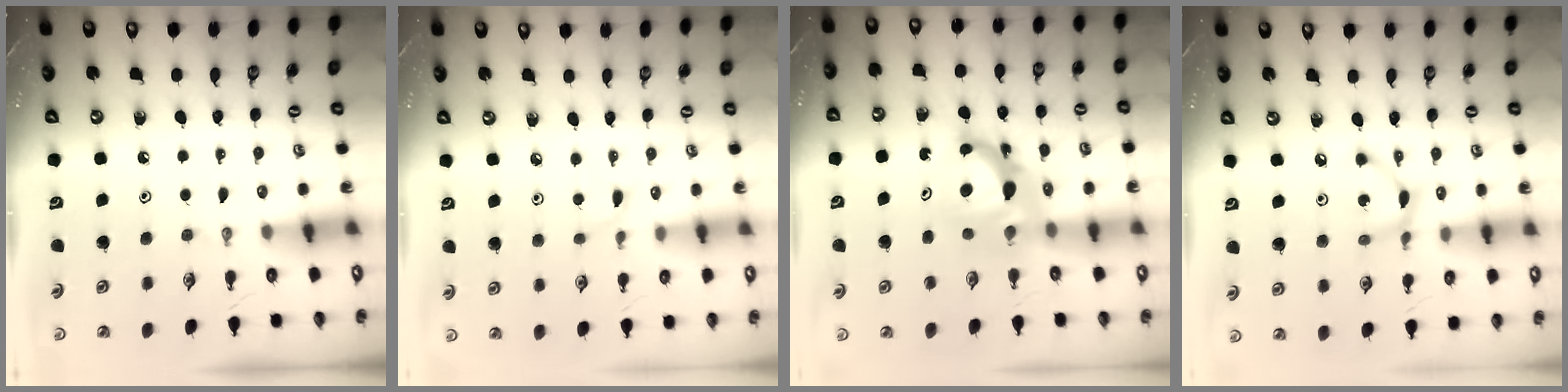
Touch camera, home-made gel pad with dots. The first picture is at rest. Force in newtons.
{"total": 1.9, "press": 1.9, "slide": 0.2}
{"total": 8.4, "press": 8.4, "slide": 0.9}
{"total": 6.2, "press": 6.2, "slide": 0.2}